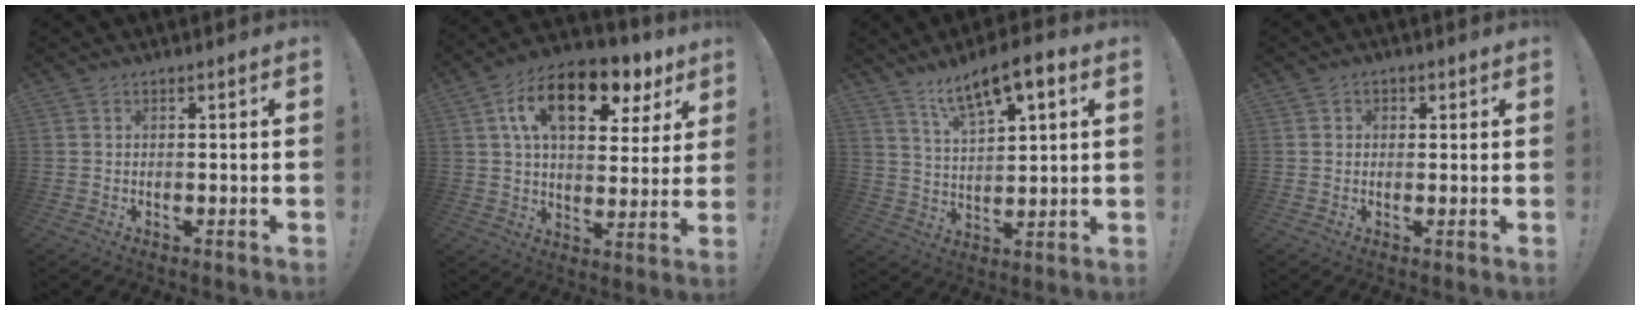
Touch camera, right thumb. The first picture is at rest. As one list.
[{"total": 17.2, "force": [8.3, 8.8, 12.3], "torque": [-0.193, -0.035, 0.138]}, {"total": 11.0, "force": [7.2, 3.4, 7.7], "torque": [-0.129, -0.033, 0.124]}, {"total": 1.8, "force": [0.2, 1.7, 0.5], "torque": [0.002, -0.001, 0.000]}]